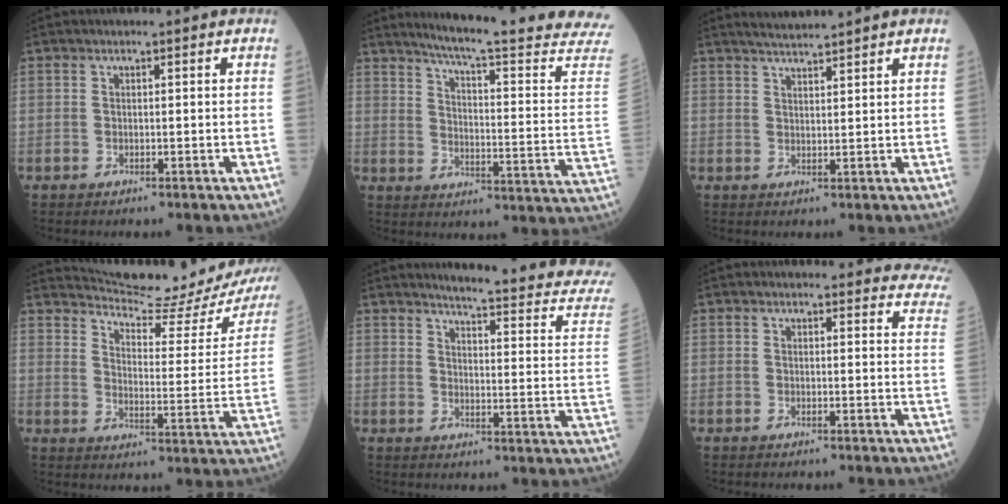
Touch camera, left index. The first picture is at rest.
{"total": 23.1, "force": [20.8, -1.0, 10.0], "torque": [-0.146, -0.096, 0.253]}
{"total": 3.5, "force": [3.3, -0.7, 1.1], "torque": [-0.019, 0.008, 0.061]}
{"total": 20.4, "force": [19.8, 0.7, 5.0], "torque": [-0.070, -0.091, 0.243]}
{"total": 16.5, "force": [15.3, 0.5, 6.1], "torque": [-0.070, -0.078, 0.159]}
{"total": 13.7, "force": [13.1, 3.5, 1.9], "torque": [0.023, -0.052, 0.105]}